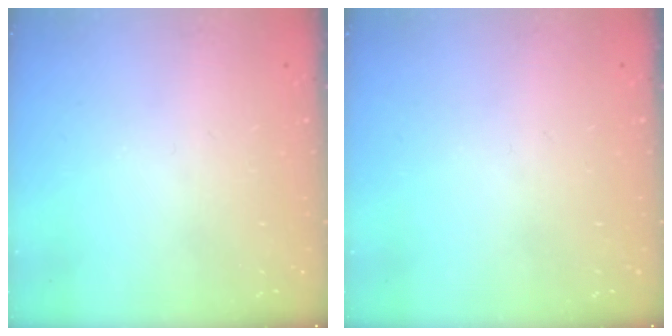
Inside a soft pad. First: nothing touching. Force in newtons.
{"total": 0.0}